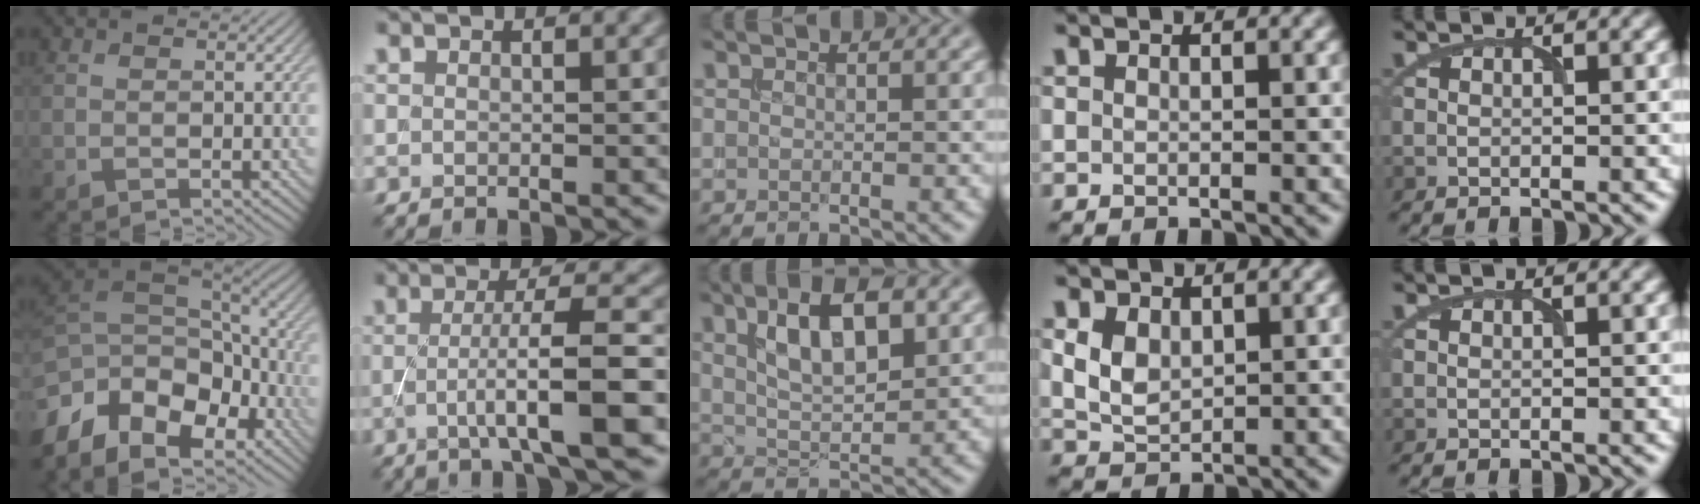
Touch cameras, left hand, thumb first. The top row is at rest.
{"thumb": {"total": 14.2, "force": [-7.3, 8.7, 8.5], "torque": [-0.226, -0.023, -0.115]}, "index": {"total": 6.9, "force": [-1.7, 0.8, 6.6], "torque": [-0.106, 0.009, -0.032]}, "middle": {"total": 6.7, "force": [2.8, 2.7, 5.5], "torque": [-0.099, 0.009, 0.046]}, "ring": {"total": 2.8, "force": [0.8, 2.0, 1.8], "torque": [-0.043, -0.002, 0.021]}}